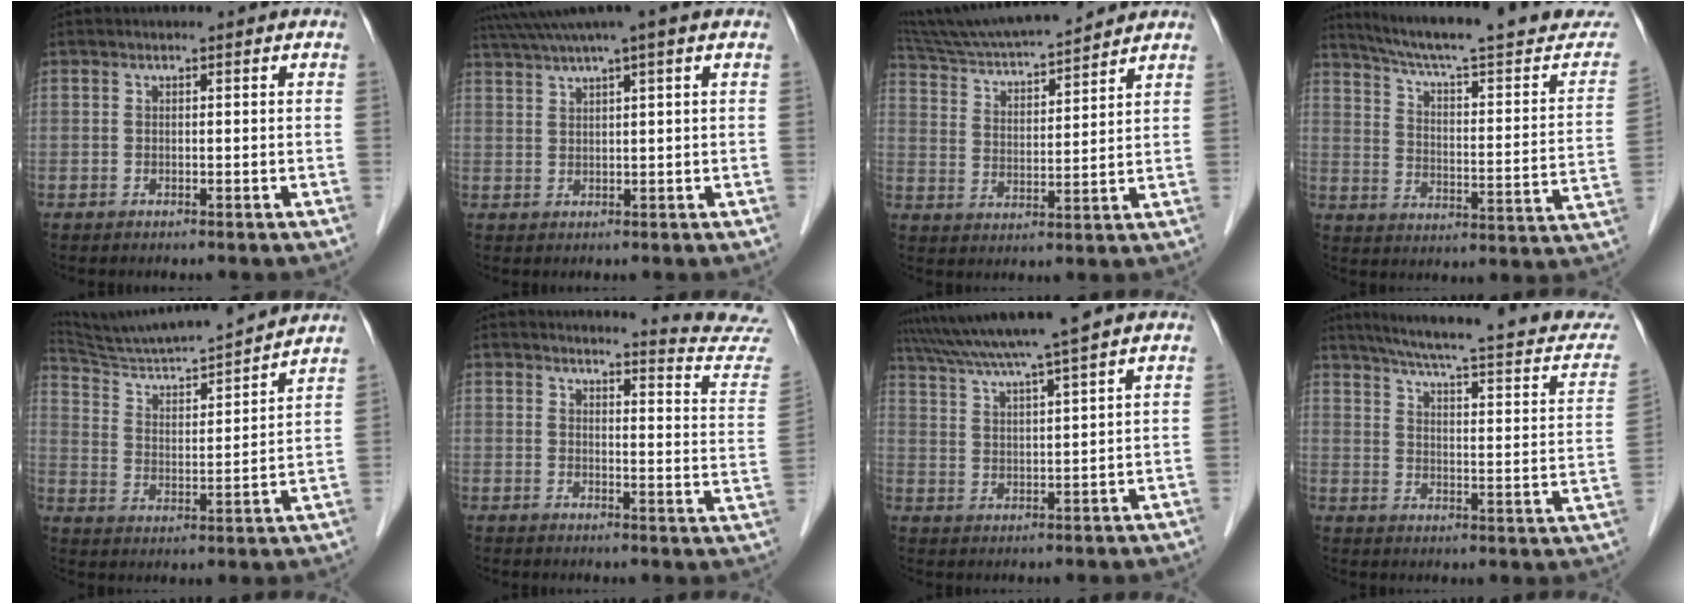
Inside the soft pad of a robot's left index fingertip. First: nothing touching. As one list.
[{"total": 7.0, "force": [5.3, -1.1, 4.4], "torque": [-0.080, 0.034, 0.088]}, {"total": 16.5, "force": [15.2, 1.6, 6.2], "torque": [-0.113, 0.024, 0.258]}, {"total": 24.9, "force": [22.0, 2.1, 11.4], "torque": [-0.165, -0.037, 0.289]}, {"total": 20.0, "force": [18.6, -0.5, 7.4], "torque": [-0.135, -0.010, 0.289]}, {"total": 12.4, "force": [12.3, -1.5, 0.8], "torque": [-0.007, -0.116, 0.118]}, {"total": 12.2, "force": [10.4, -1.7, 6.2], "torque": [-0.112, 0.019, 0.167]}, {"total": 23.0, "force": [19.6, 2.5, 11.8], "torque": [-0.167, -0.023, 0.241]}]